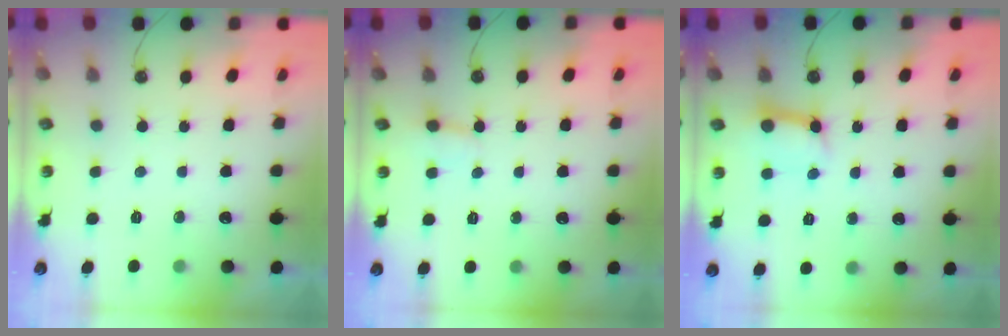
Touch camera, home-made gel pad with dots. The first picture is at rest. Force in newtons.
{"total": 2.8, "press": 2.8, "slide": 0.3}
{"total": 9.4, "press": 9.3, "slide": 1.0}